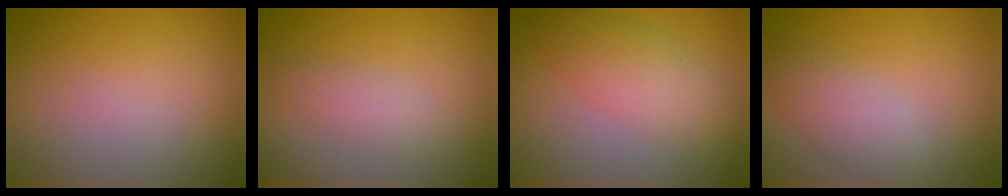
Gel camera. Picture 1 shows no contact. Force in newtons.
{"total": 1.7, "press": 1.7, "slide": 0.1}
{"total": 4.2, "press": 4.2, "slide": 0.1}
{"total": 2.6, "press": 2.6, "slide": 0.2}